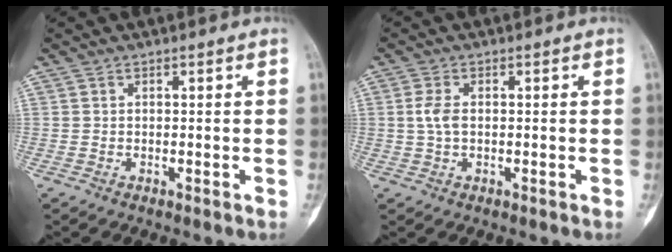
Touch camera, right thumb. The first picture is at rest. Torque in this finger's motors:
{"motor_torque": [0.26, 0.26, 0.19, -0.22, 0.14]}